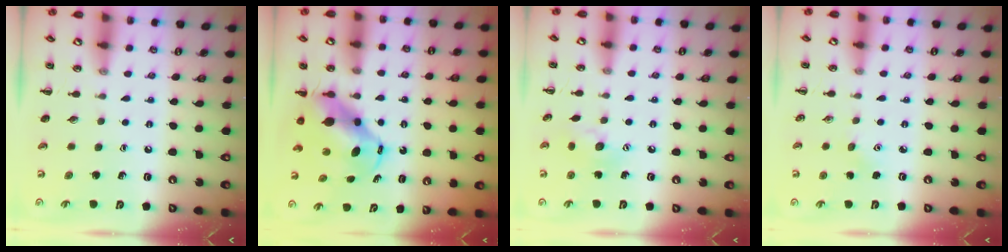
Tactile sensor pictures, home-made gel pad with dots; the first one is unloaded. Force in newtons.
{"total": 6.7, "press": 6.4, "slide": 2.1}
{"total": 7.8, "press": 7.7, "slide": 1.1}
{"total": 3.2, "press": 3.1, "slide": 0.8}